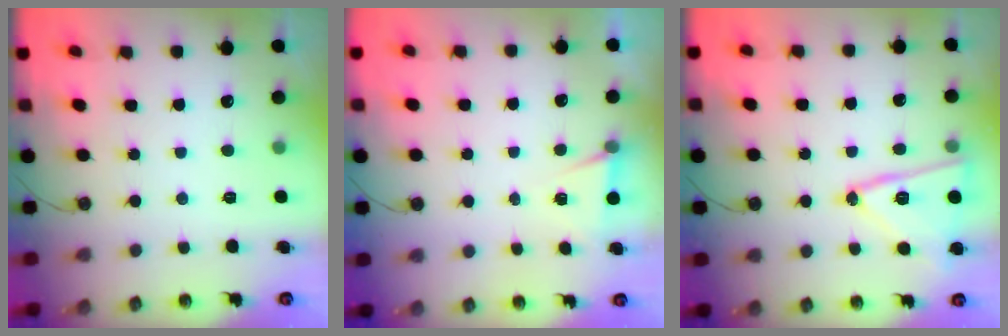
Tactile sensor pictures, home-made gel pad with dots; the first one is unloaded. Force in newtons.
{"total": 4.7, "press": 1.7, "slide": 4.4}
{"total": 15.2, "press": 15.2, "slide": 0.7}